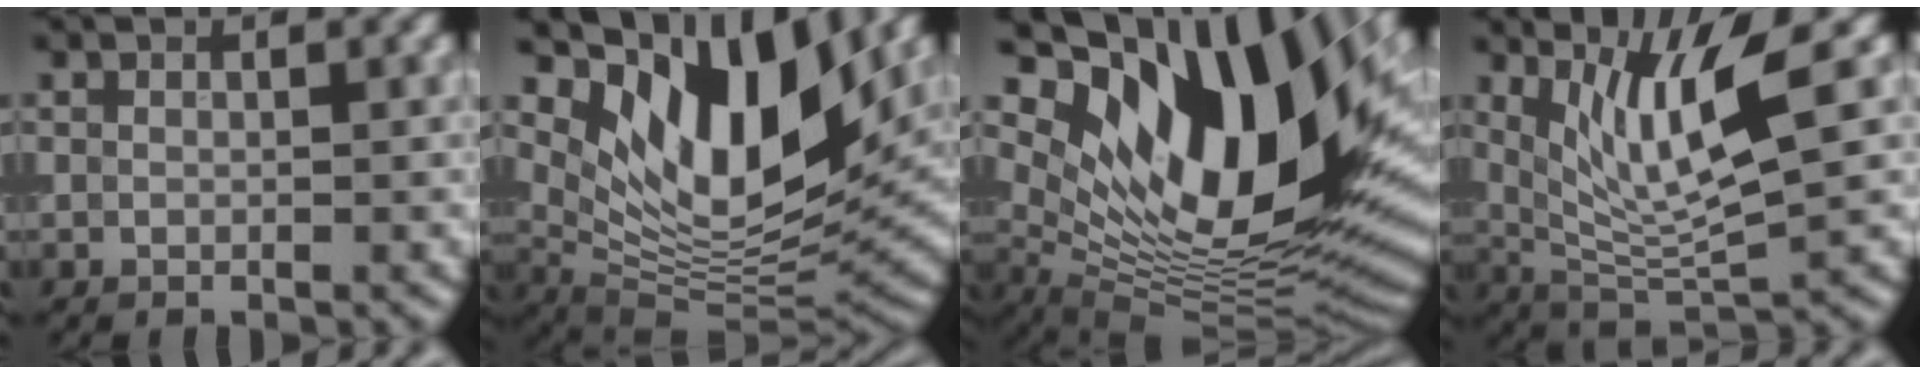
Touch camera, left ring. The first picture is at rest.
{"total": 11.9, "force": [5.8, 4.9, 9.1], "torque": [-0.144, -0.010, 0.110]}
{"total": 16.0, "force": [6.1, 7.2, 12.9], "torque": [-0.202, -0.008, 0.107]}
{"total": 7.2, "force": [2.8, 1.5, 6.4], "torque": [-0.123, -0.013, 0.055]}